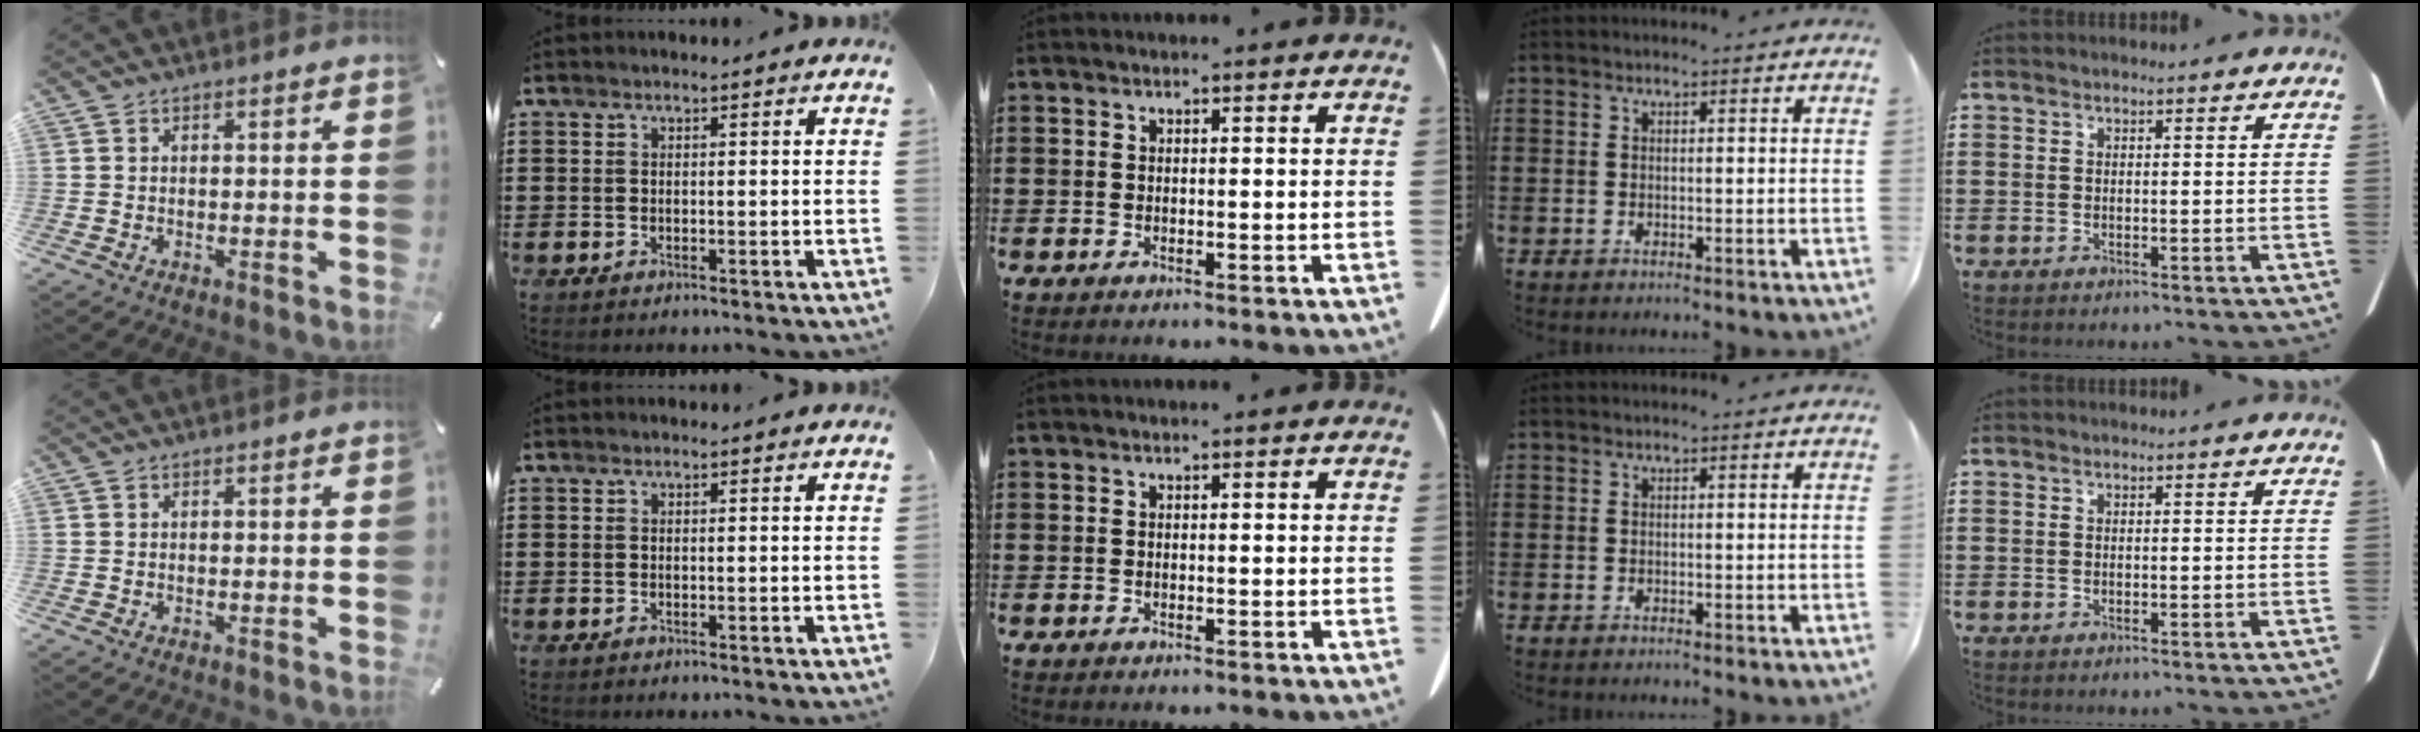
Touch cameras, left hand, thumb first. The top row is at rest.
{}